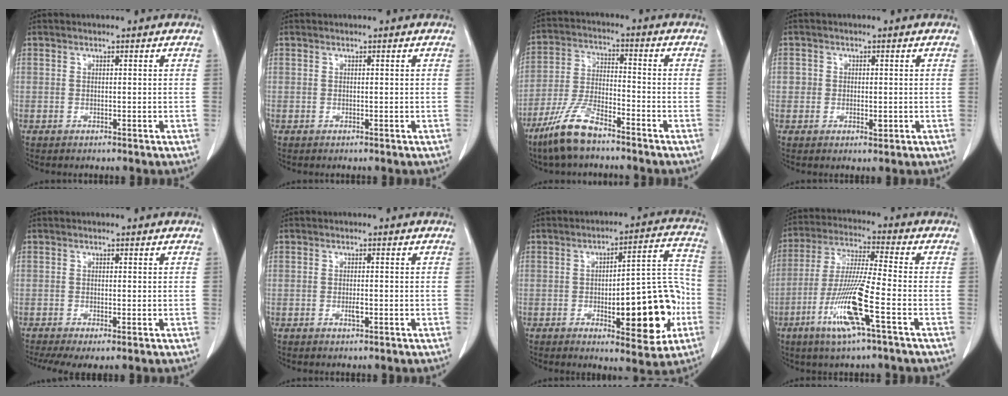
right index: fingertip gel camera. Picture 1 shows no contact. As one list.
[{"total": 0.0}, {"total": 9.6, "force": [-7.1, 2.4, 6.0], "torque": [-0.133, -0.014, -0.141]}, {"total": 2.3, "force": [-0.2, 1.9, 1.2], "torque": [-0.011, 0.003, -0.001]}, {"total": 4.8, "force": [-2.7, 1.6, 3.5], "torque": [-0.066, -0.016, -0.047]}, {"total": 1.3, "force": [-0.4, 0.4, 1.1], "torque": [-0.024, 0.000, -0.004]}, {"total": 16.2, "force": [-4.3, 4.5, 14.9], "torque": [-0.193, 0.025, -0.050]}, {"total": 12.7, "force": [-5.1, -0.2, 11.6], "torque": [-0.238, -0.018, -0.099]}]